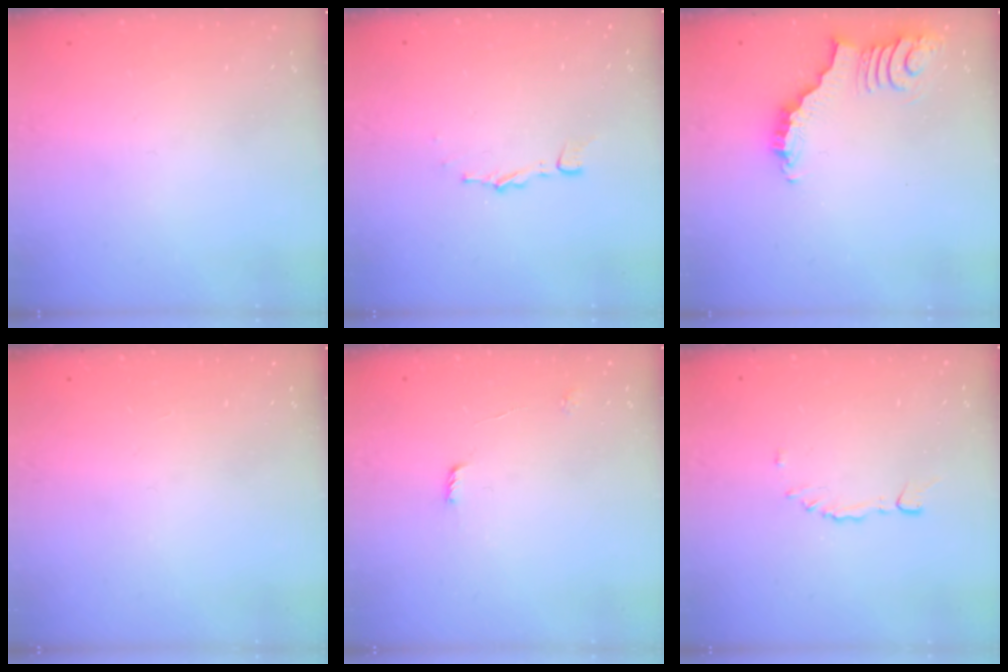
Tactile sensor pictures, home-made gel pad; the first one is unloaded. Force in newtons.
{"total": 2.6, "press": 2.6, "slide": 0.2}
{"total": 4.0, "press": 3.9, "slide": 0.7}
{"total": 1.6, "press": 1.6, "slide": 0.3}
{"total": 5.5, "press": 5.5, "slide": 0.4}
{"total": 4.4, "press": 4.3, "slide": 0.8}